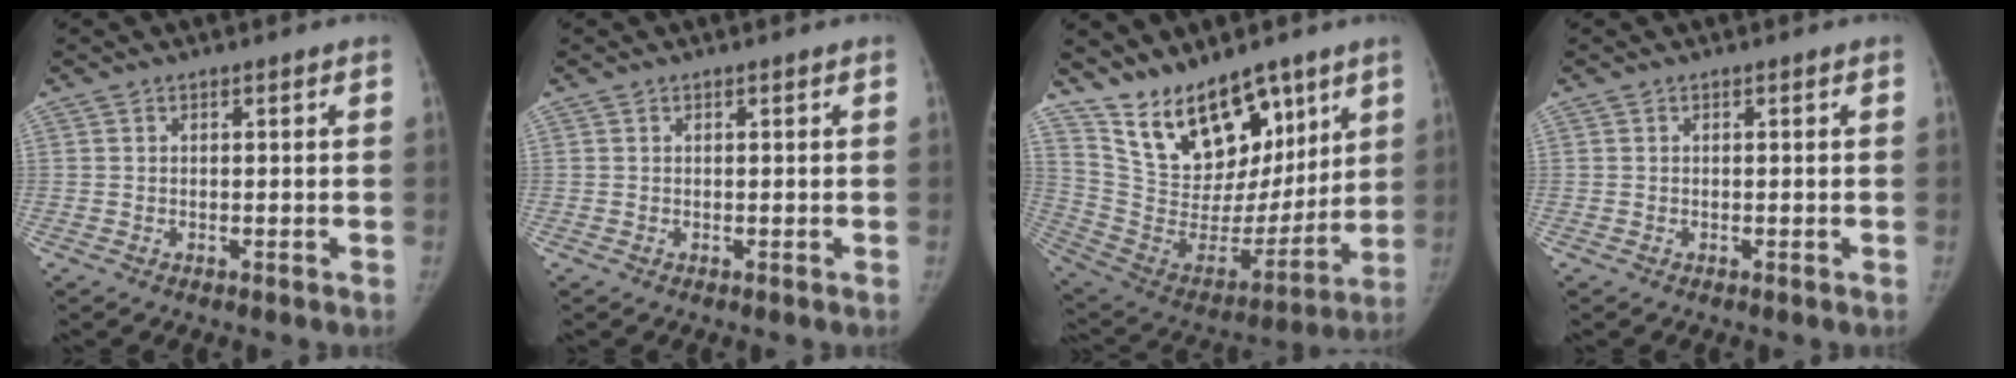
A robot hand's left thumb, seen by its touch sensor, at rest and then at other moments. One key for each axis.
{"total": 0.0}
{"total": 21.2, "fx": 14.3, "fy": 11.2, "fz": 11.0, "tx": -0.129, "ty": -0.075, "tz": 0.259}
{"total": 0.0}